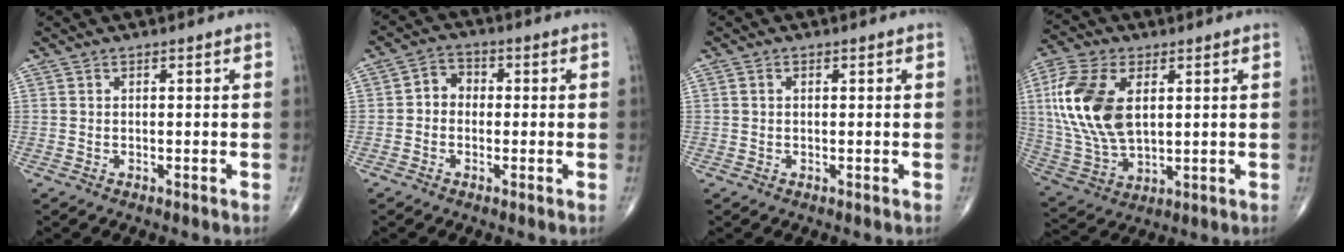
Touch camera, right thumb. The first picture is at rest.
{"total": 4.1, "force": [-0.4, 3.5, 2.1], "torque": [-0.011, 0.019, -0.020]}
{"total": 0.8, "force": [0.2, 0.6, 0.5], "torque": [-0.008, 0.002, 0.002]}
{"total": 17.1, "force": [3.6, 9.8, 13.6], "torque": [-0.286, -0.011, 0.071]}